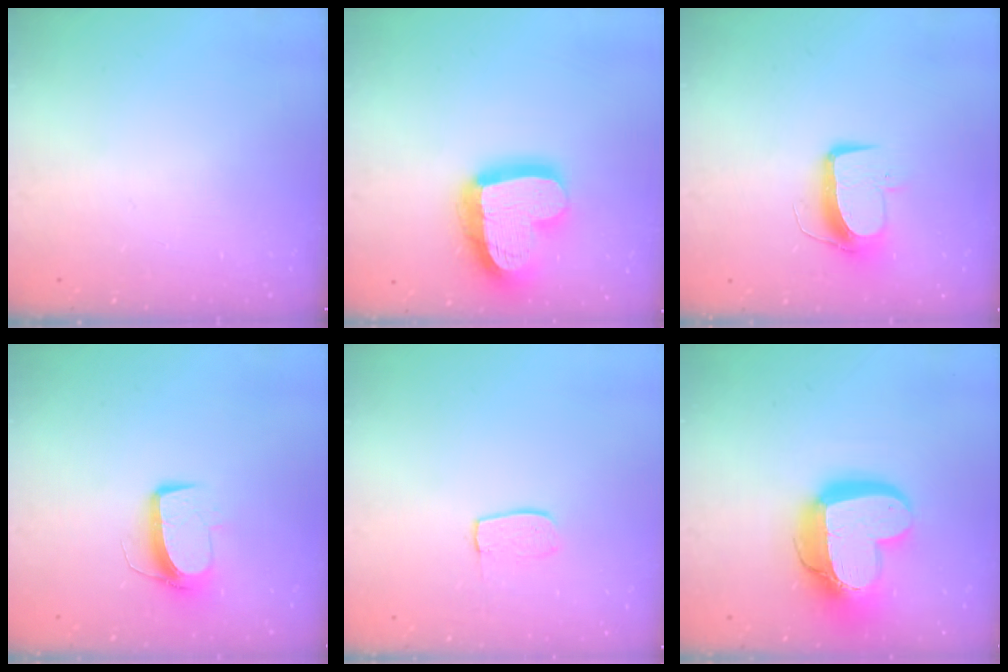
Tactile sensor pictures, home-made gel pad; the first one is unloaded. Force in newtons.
{"total": 21.5, "press": 21.4, "slide": 2.1}
{"total": 9.9, "press": 9.8, "slide": 1.0}
{"total": 9.9, "press": 9.9, "slide": 0.4}
{"total": 6.6, "press": 6.5, "slide": 0.4}
{"total": 21.9, "press": 21.8, "slide": 2.2}